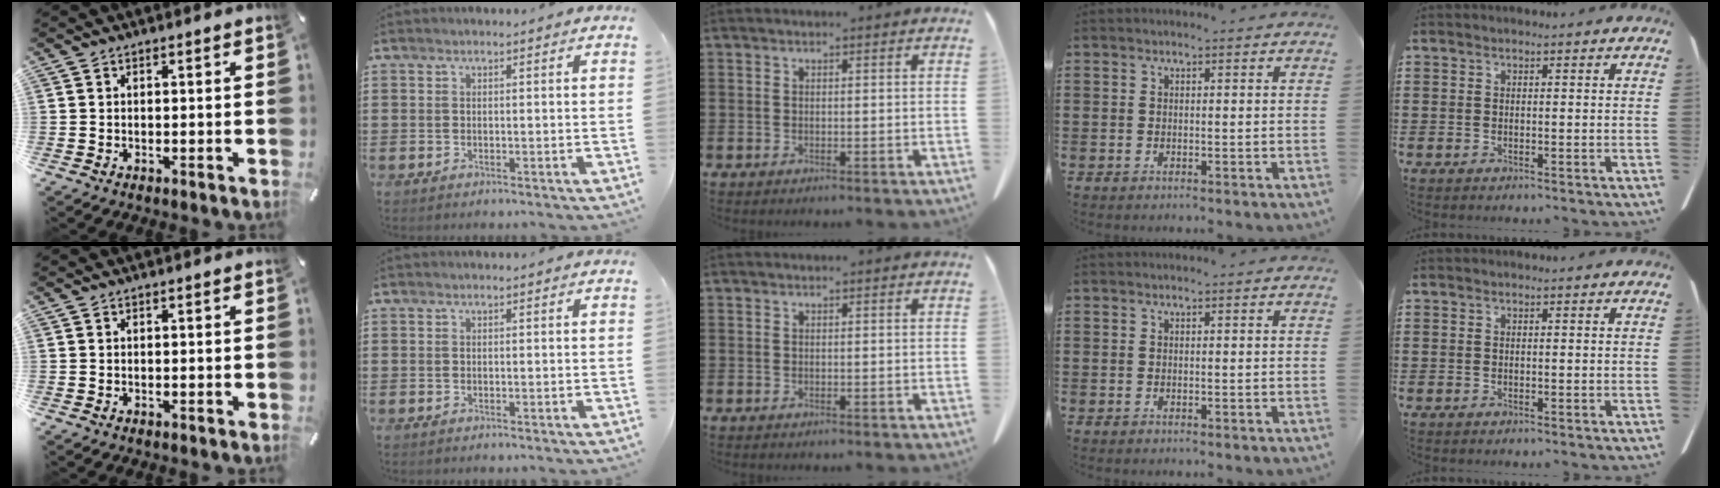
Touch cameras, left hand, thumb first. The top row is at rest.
{}